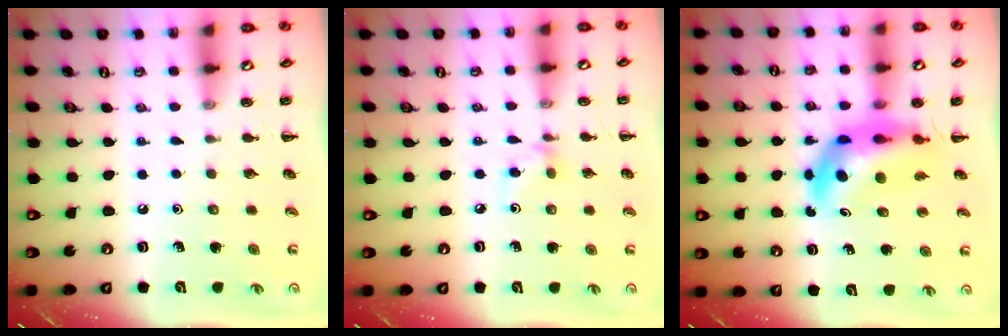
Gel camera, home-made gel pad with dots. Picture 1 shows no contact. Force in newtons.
{"total": 5.6, "press": 5.4, "slide": 1.6}
{"total": 9.2, "press": 8.7, "slide": 2.9}